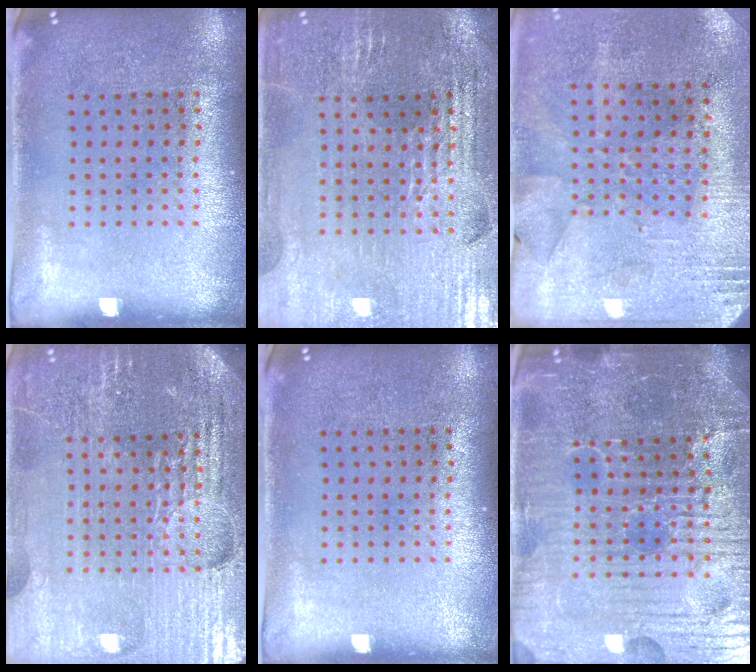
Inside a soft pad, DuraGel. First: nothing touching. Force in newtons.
{"total": 2.9, "press": 2.8, "slide": 0.5}
{"total": 2.7, "press": 2.2, "slide": 1.5}
{"total": 5.3, "press": 4.8, "slide": 2.1}
{"total": 0.0}
{"total": 6.4, "press": 5.8, "slide": 2.7}